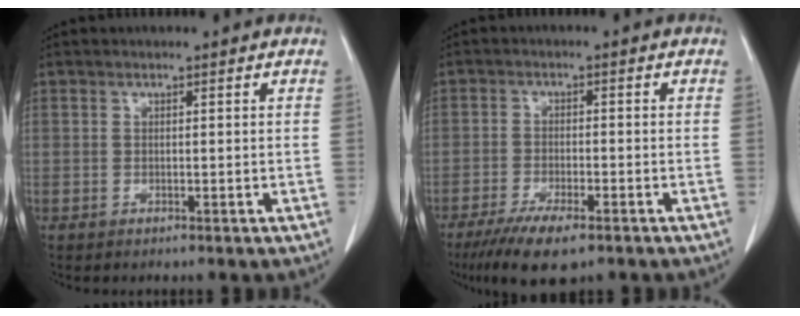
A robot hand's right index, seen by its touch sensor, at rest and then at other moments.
{"total": 8.2, "force": [-5.7, 1.9, 5.6], "torque": [-0.095, -0.016, -0.091]}